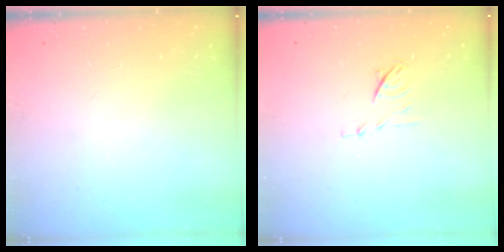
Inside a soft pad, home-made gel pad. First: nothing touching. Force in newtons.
{"total": 4.8, "press": 4.7, "slide": 0.9}